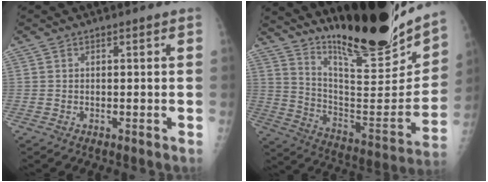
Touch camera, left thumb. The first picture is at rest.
{"total": 26.3, "force": [21.2, 4.6, 14.9], "torque": [-0.199, -0.125, 0.333]}